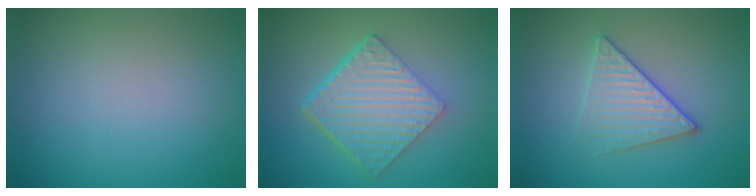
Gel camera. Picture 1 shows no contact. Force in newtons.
{"total": 6.7, "press": 4.7, "slide": 4.8}
{"total": 3.3, "press": 3.0, "slide": 1.3}